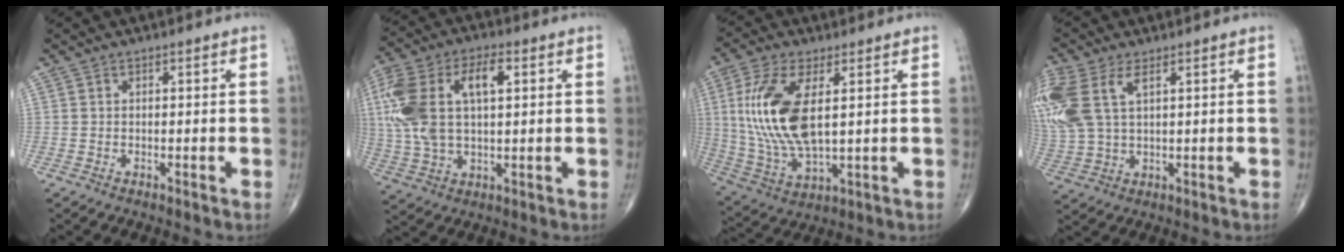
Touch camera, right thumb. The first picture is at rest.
{"total": 18.2, "force": [3.8, 9.3, 15.2], "torque": [-0.333, 0.019, 0.067]}
{"total": 16.2, "force": [2.9, 7.1, 14.3], "torque": [-0.312, -0.013, 0.065]}
{"total": 14.8, "force": [5.2, 7.9, 11.3], "torque": [-0.299, 0.006, 0.109]}